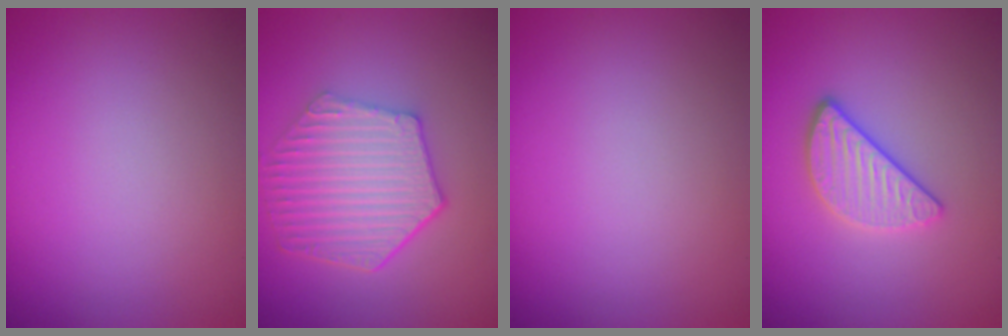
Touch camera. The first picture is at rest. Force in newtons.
{"total": 6.2, "press": 4.6, "slide": 4.1}
{"total": 0.0}
{"total": 3.1, "press": 2.8, "slide": 1.4}